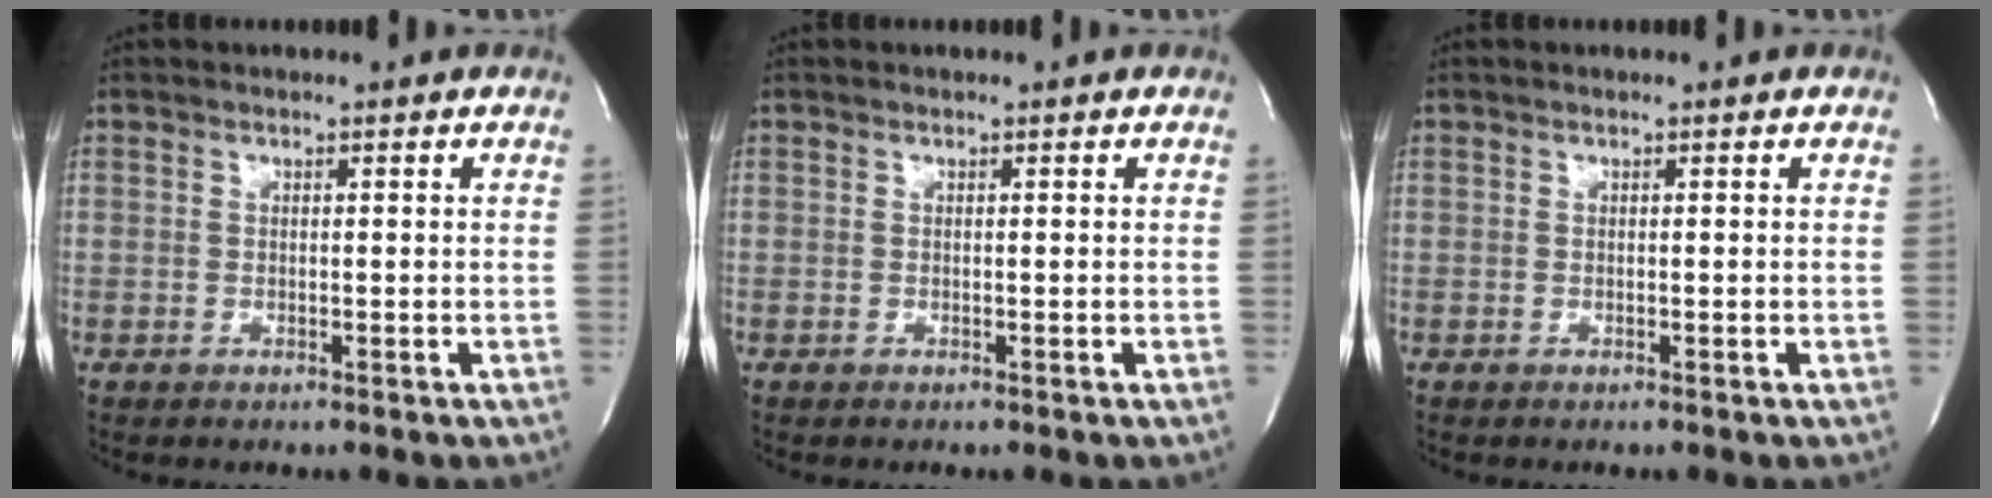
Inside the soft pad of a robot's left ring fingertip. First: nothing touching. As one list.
[{"total": 0.0}, {"total": 0.0}]